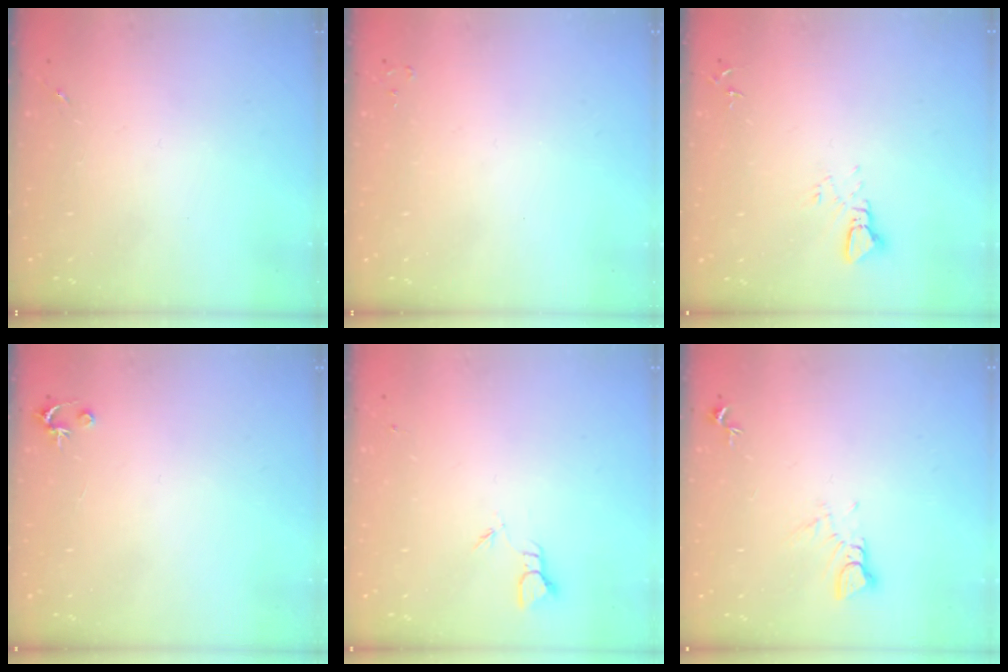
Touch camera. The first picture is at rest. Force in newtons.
{"total": 2.0, "press": 2.0, "slide": 0.3}
{"total": 3.4, "press": 3.4, "slide": 0.2}
{"total": 2.5, "press": 2.5, "slide": 0.2}
{"total": 1.8, "press": 1.8, "slide": 0.0}
{"total": 3.5, "press": 3.5, "slide": 0.3}